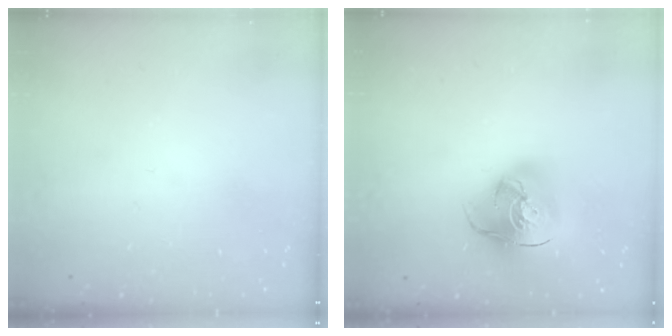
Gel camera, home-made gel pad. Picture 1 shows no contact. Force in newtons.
{"total": 17.2, "press": 17.1, "slide": 2.0}